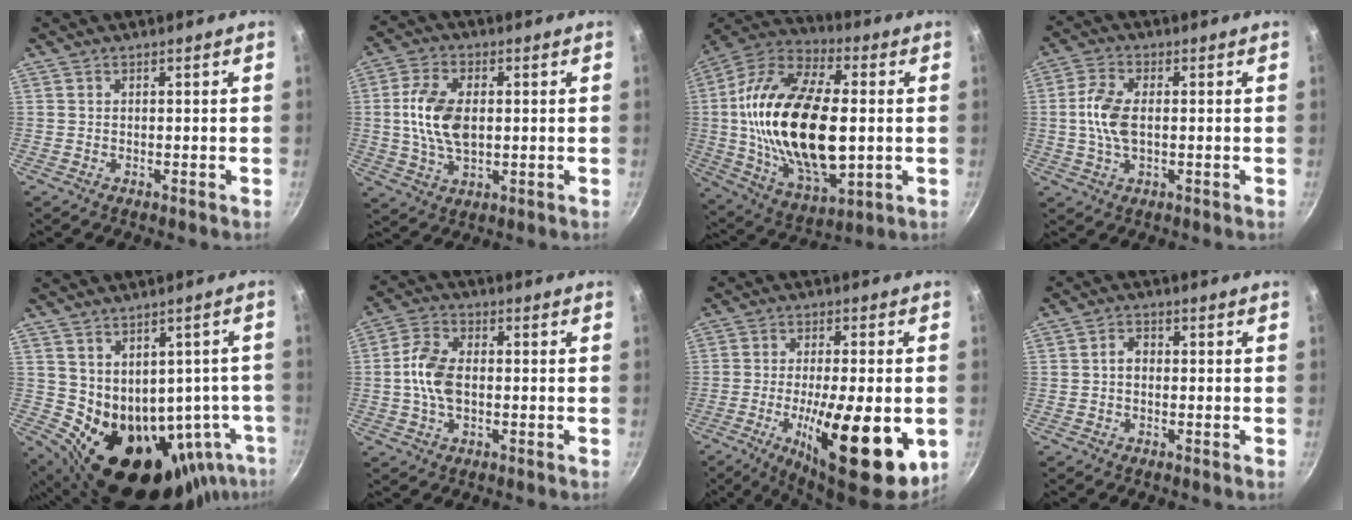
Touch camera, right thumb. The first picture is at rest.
{"total": 11.0, "force": [0.6, 6.4, 8.9], "torque": [-0.164, 0.009, 0.009]}
{"total": 29.2, "force": [0.4, 14.9, 25.0], "torque": [-0.465, 0.012, 0.004]}
{"total": 7.5, "force": [0.0, 4.0, 6.3], "torque": [-0.130, 0.011, -0.005]}
{"total": 17.9, "force": [-1.9, 13.4, 11.7], "torque": [-0.108, 0.008, 0.012]}
{"total": 8.5, "force": [-0.6, 5.2, 6.7], "torque": [-0.126, 0.023, -0.020]}
{"total": 19.7, "force": [-5.5, 6.1, 17.9], "torque": [-0.263, 0.002, -0.079]}
{"total": 2.5, "force": [-0.3, 1.8, 1.6], "torque": [-0.020, 0.011, -0.008]}